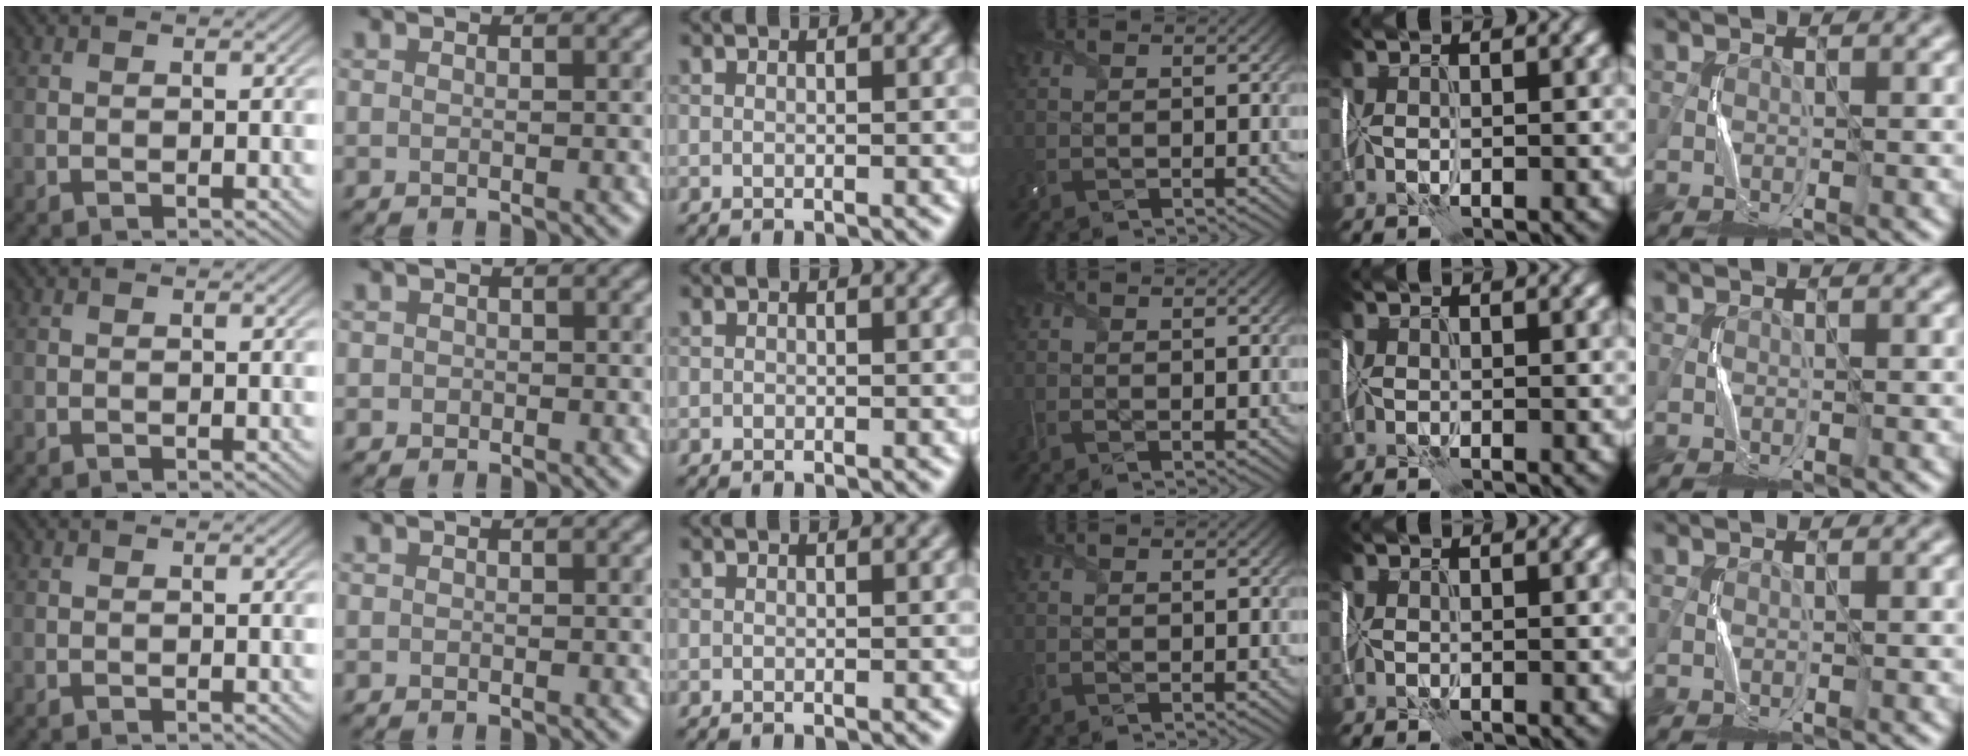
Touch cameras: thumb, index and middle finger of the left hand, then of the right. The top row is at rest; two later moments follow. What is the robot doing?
{"motion": "wrap", "object": "receipt paper"}